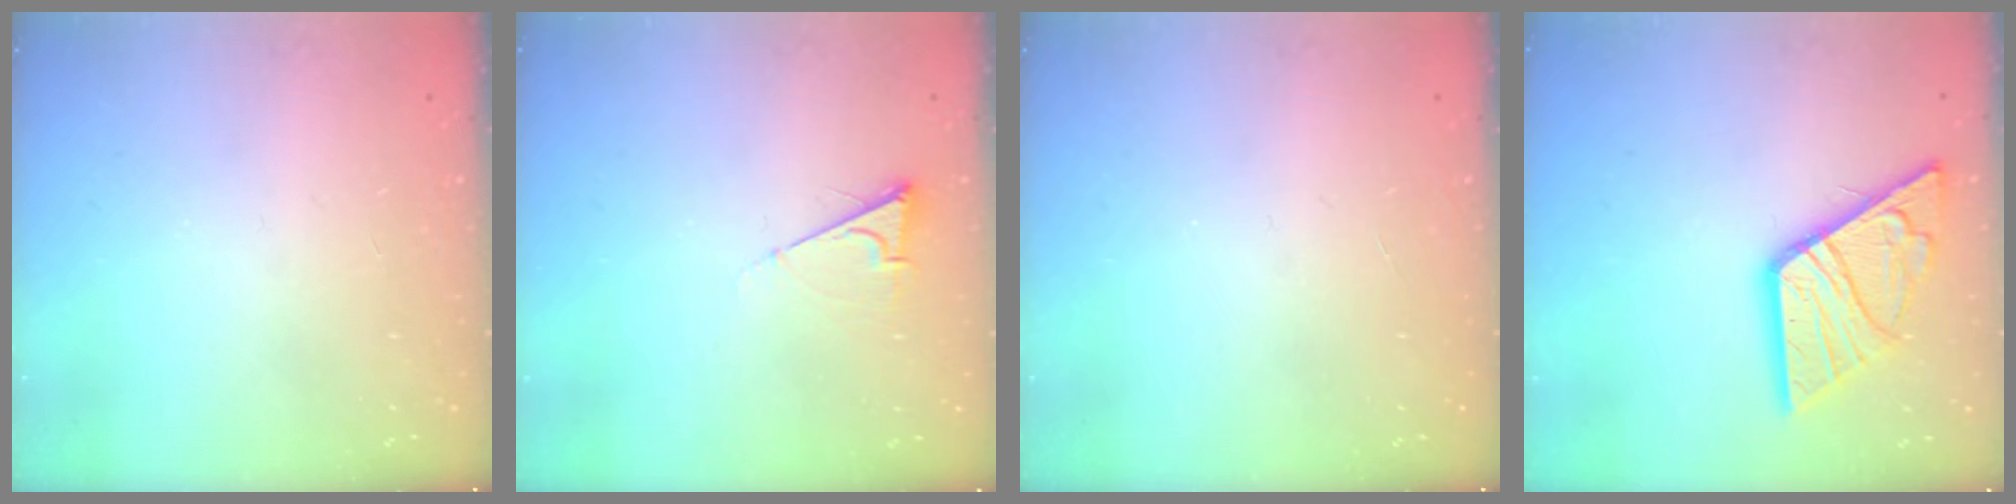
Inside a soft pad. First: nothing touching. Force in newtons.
{"total": 6.3, "press": 6.3, "slide": 0.7}
{"total": 0.0}
{"total": 13.3, "press": 13.3, "slide": 0.9}